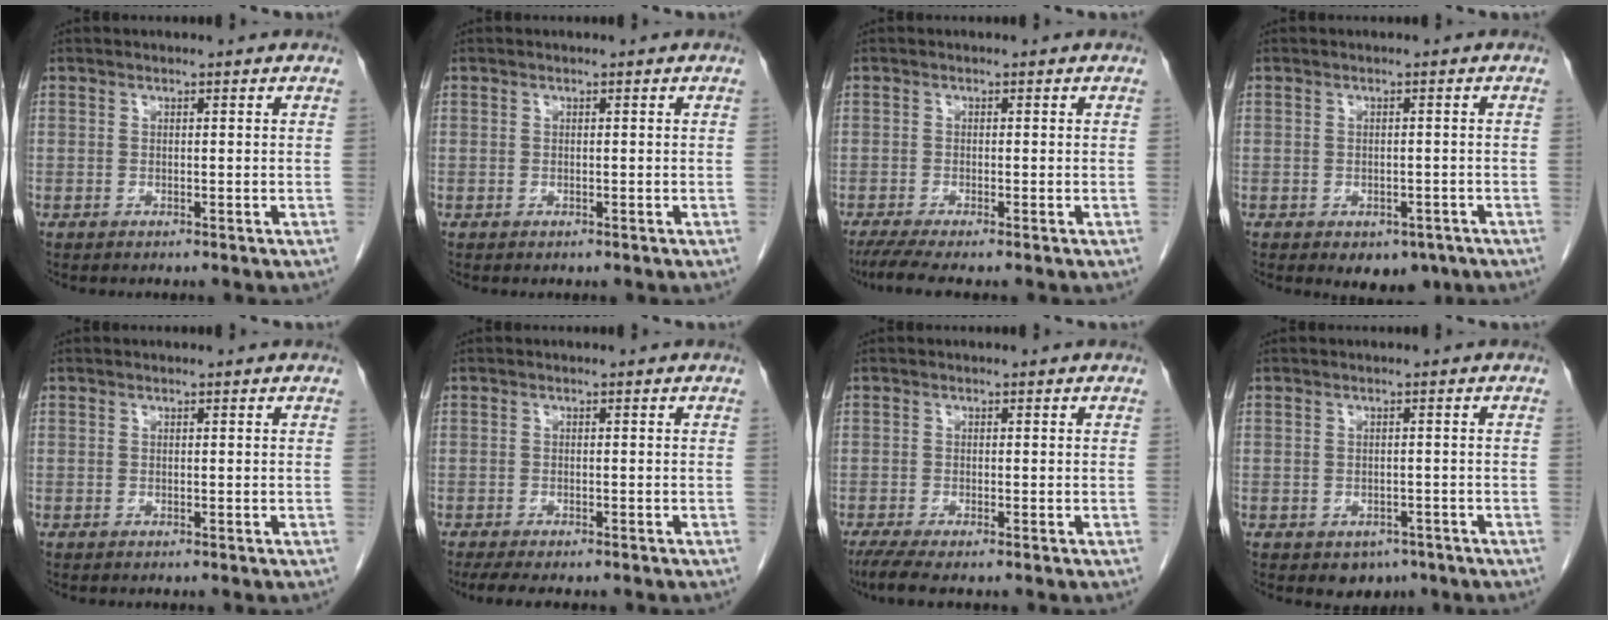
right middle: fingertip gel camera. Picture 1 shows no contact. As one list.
[{"total": 0.0}, {"total": 4.1, "force": [-3.1, 0.1, 2.7], "torque": [-0.047, -0.012, -0.057]}, {"total": 4.6, "force": [-3.0, 2.8, 2.2], "torque": [-0.014, 0.000, -0.031]}, {"total": 0.0}, {"total": 6.5, "force": [-5.3, 1.7, 3.4], "torque": [-0.044, -0.010, -0.077]}, {"total": 3.4, "force": [-2.4, 0.4, 2.4], "torque": [-0.047, -0.011, -0.046]}, {"total": 3.0, "force": [-1.9, 2.0, 1.3], "torque": [-0.009, 0.003, -0.014]}]